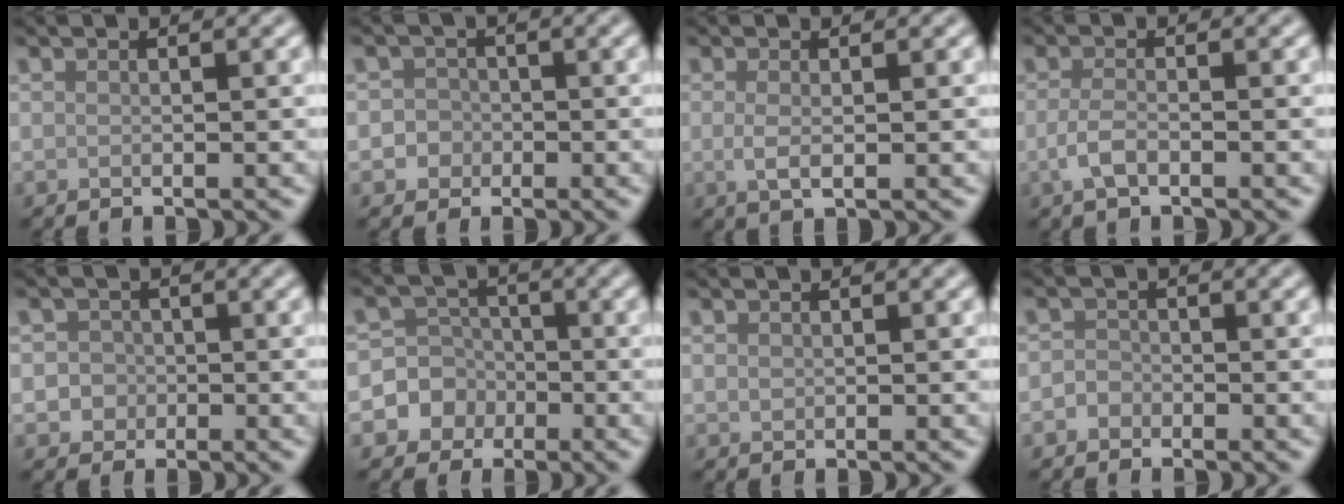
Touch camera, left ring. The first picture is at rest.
{"total": 2.4, "force": [-0.6, 2.3, 0.4], "torque": [0.022, 0.005, -0.023]}
{"total": 1.7, "force": [0.0, 0.6, 1.6], "torque": [-0.032, -0.004, 0.000]}
{"total": 2.0, "force": [-0.8, 0.8, 1.7], "torque": [-0.037, -0.002, -0.020]}
{"total": 2.3, "force": [-0.4, 2.2, 0.6], "torque": [0.015, 0.002, -0.019]}
{"total": 6.5, "force": [-2.1, 6.1, 0.7], "torque": [-0.001, 0.010, -0.062]}
{"total": 0.6, "force": [0.2, 0.5, 0.2], "torque": [-0.003, -0.001, 0.005]}
{"total": 1.2, "force": [-0.6, 1.0, 0.2], "torque": [0.003, 0.002, -0.014]}